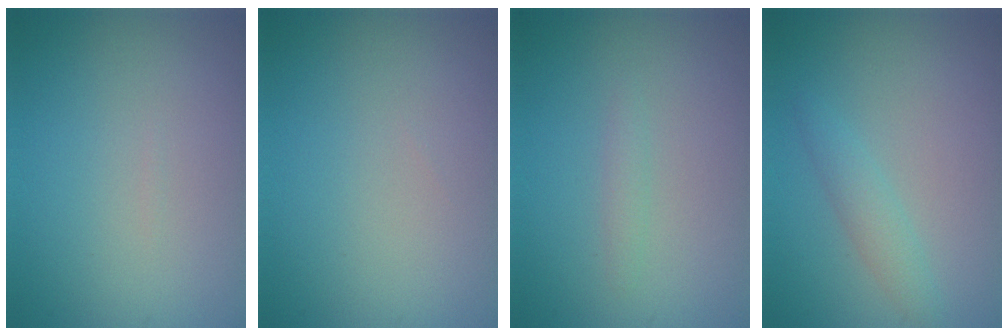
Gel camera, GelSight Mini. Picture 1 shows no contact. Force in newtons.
{"total": 0.0}
{"total": 0.8, "press": 0.8, "slide": 0.0}
{"total": 1.7, "press": 1.7, "slide": 0.1}